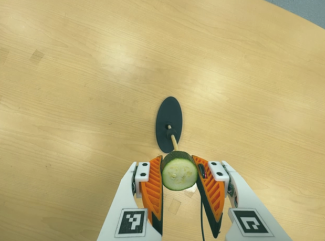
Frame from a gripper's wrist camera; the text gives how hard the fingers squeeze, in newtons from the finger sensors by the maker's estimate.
{"total": 11.3, "left": 9.8, "right": 12.7}